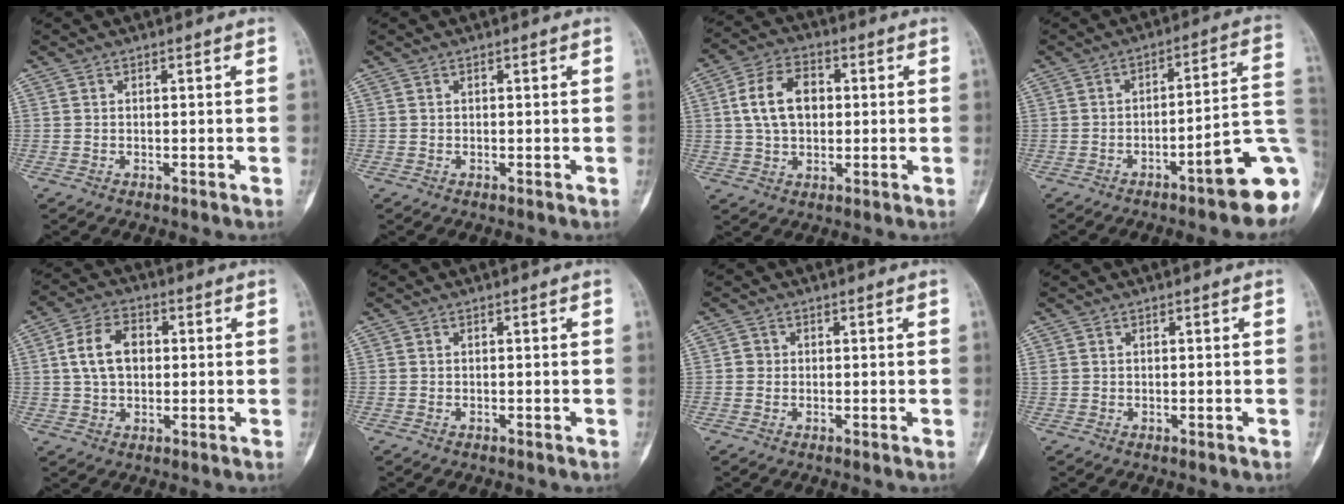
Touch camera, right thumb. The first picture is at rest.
{"total": 0.0}
{"total": 10.6, "force": [1.5, 7.1, 7.7], "torque": [-0.120, 0.012, 0.024]}
{"total": 13.0, "force": [-5.2, 2.2, 11.8], "torque": [-0.131, 0.036, -0.072]}
{"total": 8.8, "force": [1.2, 6.0, 6.4], "torque": [-0.102, 0.013, 0.020]}
{"total": 0.0}
{"total": 1.3, "force": [0.0, 1.3, 0.3], "torque": [0.001, 0.004, -0.002]}
{"total": 0.6, "force": [0.0, 0.5, 0.4], "torque": [-0.013, 0.005, 0.008]}